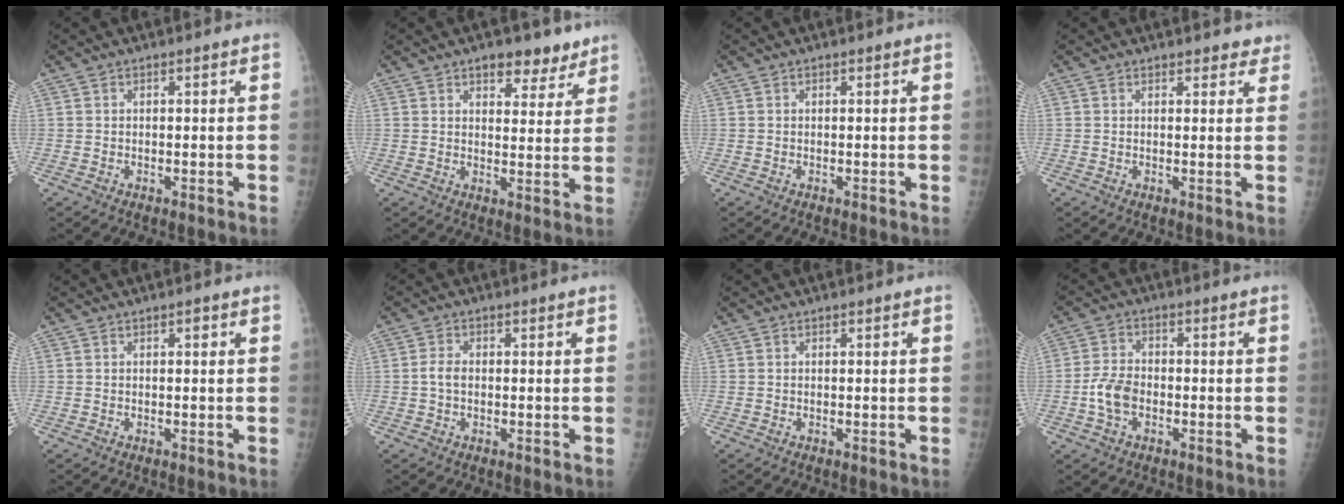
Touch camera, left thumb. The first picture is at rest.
{"total": 7.1, "force": [5.0, 3.7, 3.5], "torque": [-0.013, -0.025, 0.070]}
{"total": 0.0}
{"total": 3.0, "force": [2.6, 1.4, 0.5], "torque": [0.025, -0.010, 0.020]}
{"total": 0.7, "force": [0.3, 0.3, 0.6], "torque": [-0.007, 0.001, 0.002]}
{"total": 2.5, "force": [-0.2, 1.6, 1.8], "torque": [-0.034, 0.005, -0.006]}
{"total": 0.0}
{"total": 5.9, "force": [-1.8, 3.8, 4.2], "torque": [-0.081, 0.013, -0.038]}